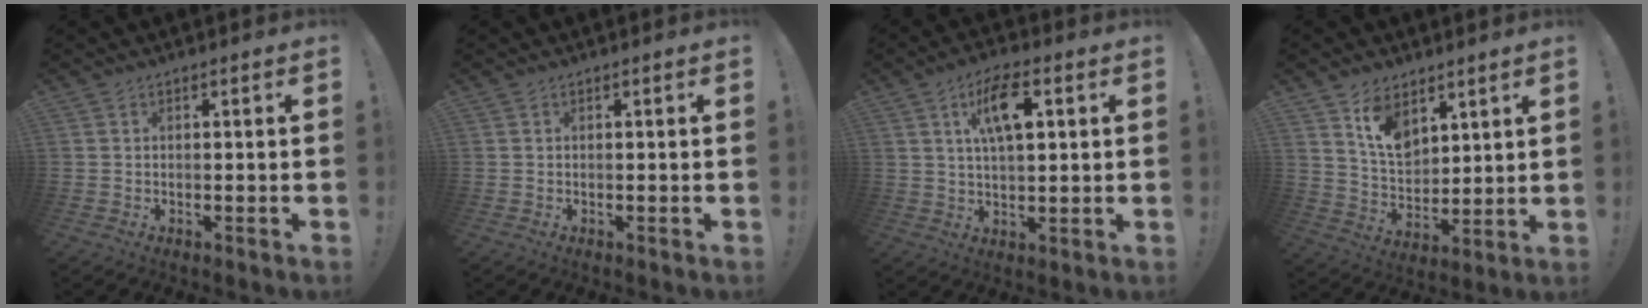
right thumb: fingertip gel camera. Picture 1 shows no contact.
{"total": 0.0}
{"total": 10.8, "force": [3.7, 4.8, 8.9], "torque": [-0.143, 0.002, 0.062]}
{"total": 10.3, "force": [6.9, 6.3, 4.3], "torque": [-0.078, -0.044, 0.134]}